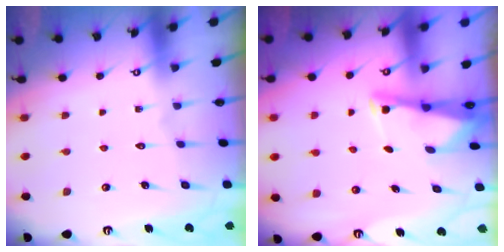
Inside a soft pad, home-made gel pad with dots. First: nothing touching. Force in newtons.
{"total": 2.7, "press": 2.7, "slide": 0.2}